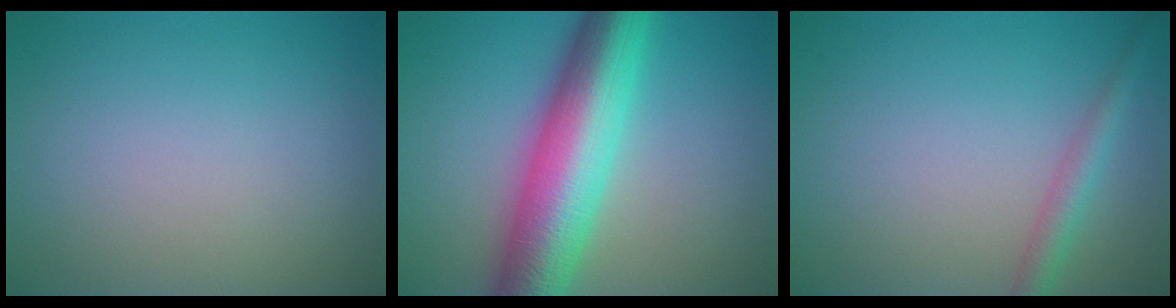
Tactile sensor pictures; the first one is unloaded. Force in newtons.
{"total": 10.8, "press": 10.8, "slide": 0.2}
{"total": 2.4, "press": 2.4, "slide": 0.1}